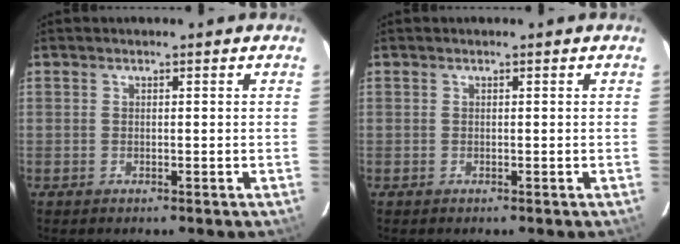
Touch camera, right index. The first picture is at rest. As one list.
[{"total": 0.0}]